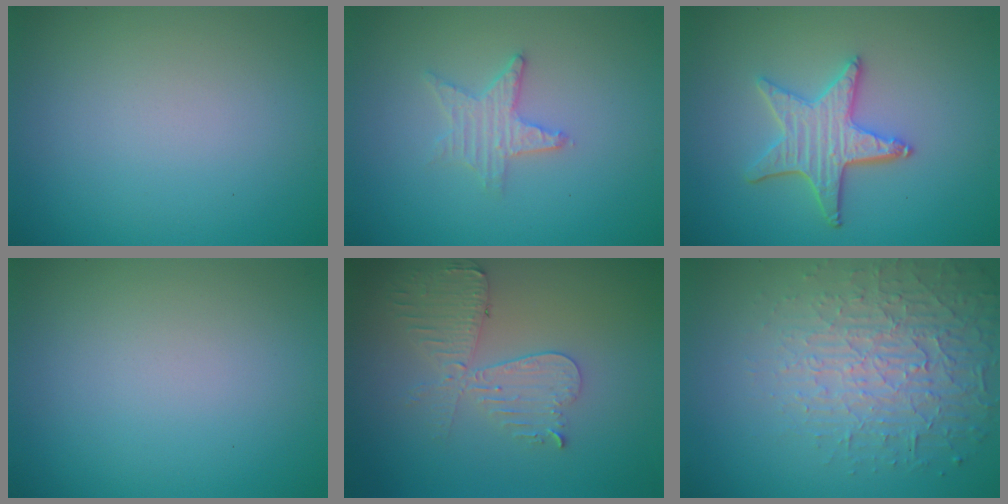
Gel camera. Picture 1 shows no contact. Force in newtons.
{"total": 2.3, "press": 2.2, "slide": 0.4}
{"total": 4.3, "press": 3.6, "slide": 2.2}
{"total": 0.0}
{"total": 4.2, "press": 3.7, "slide": 2.1}
{"total": 4.7, "press": 4.1, "slide": 2.2}